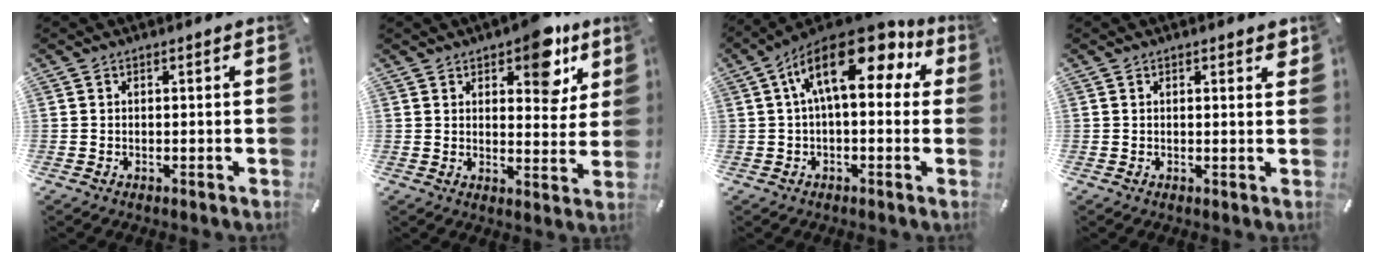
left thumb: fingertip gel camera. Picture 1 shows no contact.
{"total": 11.4, "force": [7.5, 5.8, 6.4], "torque": [-0.067, -0.047, 0.127]}
{"total": 17.0, "force": [6.5, 7.7, 13.7], "torque": [-0.242, -0.038, 0.108]}
{"total": 1.5, "force": [0.9, 0.8, 1.0], "torque": [-0.005, -0.004, 0.012]}